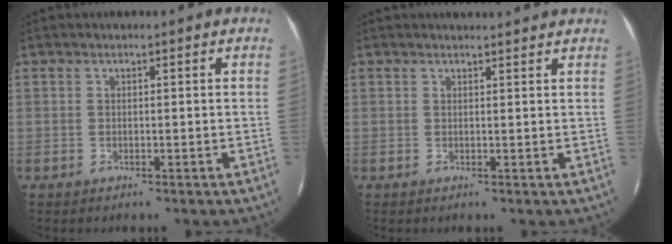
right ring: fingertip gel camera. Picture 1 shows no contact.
{"total": 4.8, "force": [4.6, 0.6, 1.3], "torque": [-0.021, 0.014, 0.053]}